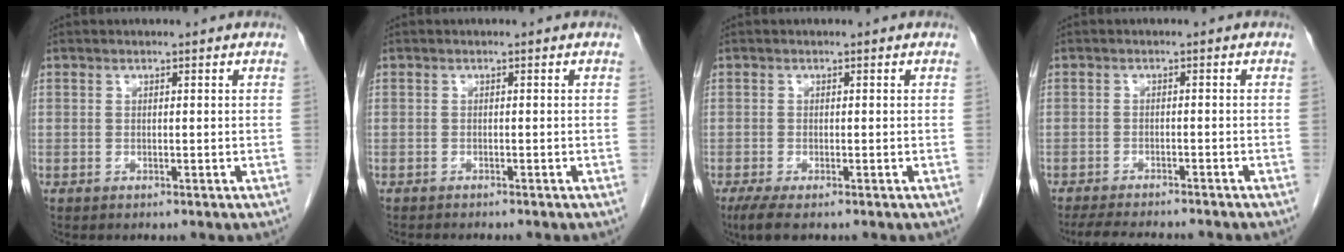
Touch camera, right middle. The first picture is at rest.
{"total": 3.1, "force": [-2.8, 0.3, 1.4], "torque": [-0.023, -0.007, -0.033]}
{"total": 2.9, "force": [-1.9, 0.6, 2.1], "torque": [-0.042, -0.010, -0.034]}
{"total": 9.8, "force": [-8.7, 1.3, 4.2], "torque": [-0.060, -0.015, -0.121]}